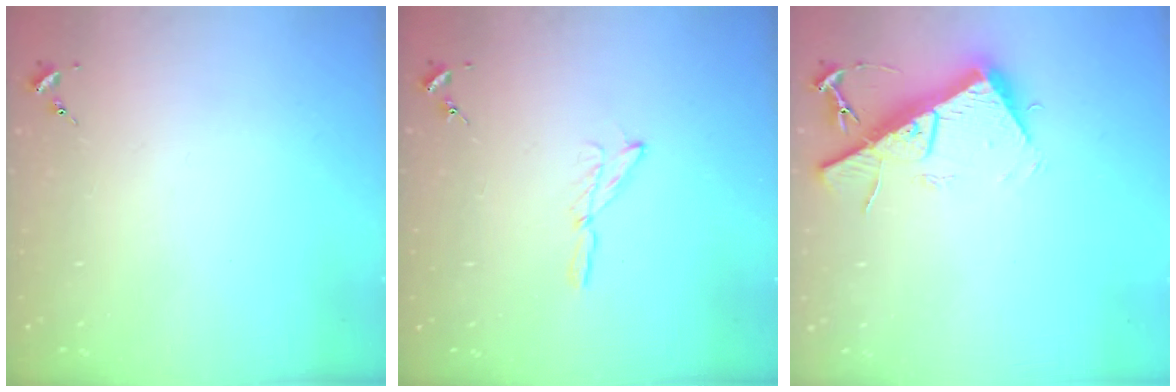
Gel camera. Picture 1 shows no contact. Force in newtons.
{"total": 5.3, "press": 5.2, "slide": 0.6}
{"total": 14.6, "press": 14.6, "slide": 0.4}